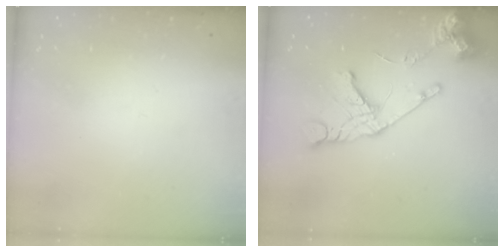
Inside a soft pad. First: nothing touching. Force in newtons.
{"total": 14.6, "press": 14.5, "slide": 1.4}